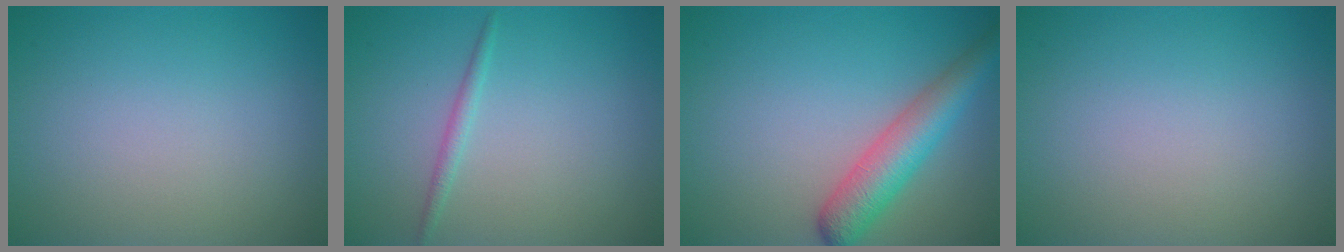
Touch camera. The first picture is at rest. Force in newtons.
{"total": 1.1, "press": 1.1, "slide": 0.0}
{"total": 4.9, "press": 4.9, "slide": 0.2}
{"total": 0.0}